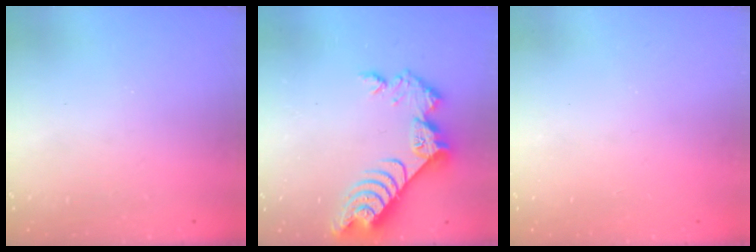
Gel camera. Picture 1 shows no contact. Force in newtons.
{"total": 9.6, "press": 9.5, "slide": 0.9}
{"total": 1.1, "press": 1.1, "slide": 0.1}